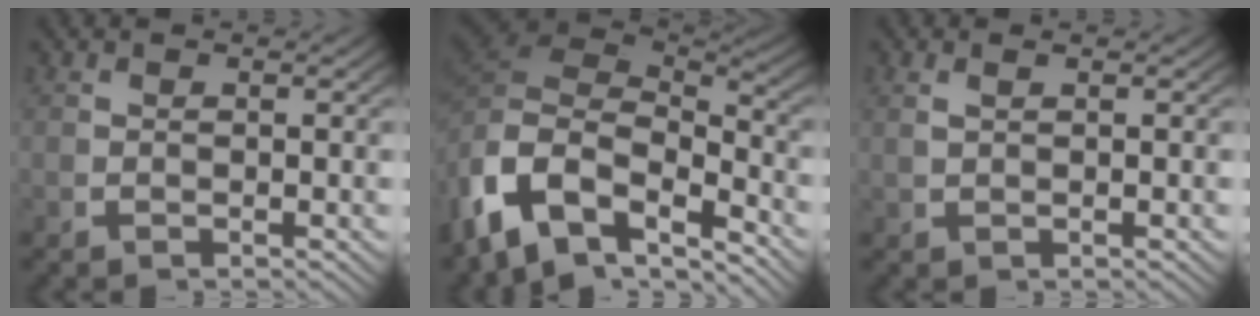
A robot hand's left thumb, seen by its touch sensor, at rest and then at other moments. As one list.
[{"total": 11.2, "force": [-1.6, 7.6, 8.0], "torque": [-0.178, -0.037, -0.009]}, {"total": 1.1, "force": [0.6, -0.5, 0.8], "torque": [-0.017, 0.006, 0.018]}]